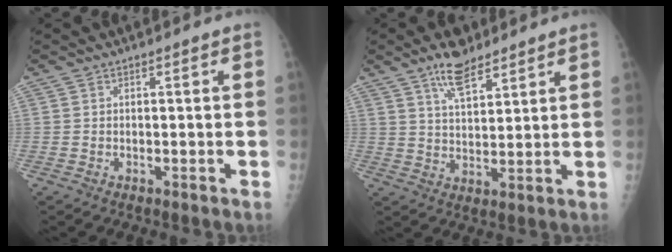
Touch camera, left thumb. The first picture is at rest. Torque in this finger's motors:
{"motor_torque": [0.36, -0.34, 0.76, -0.55, 0.05]}